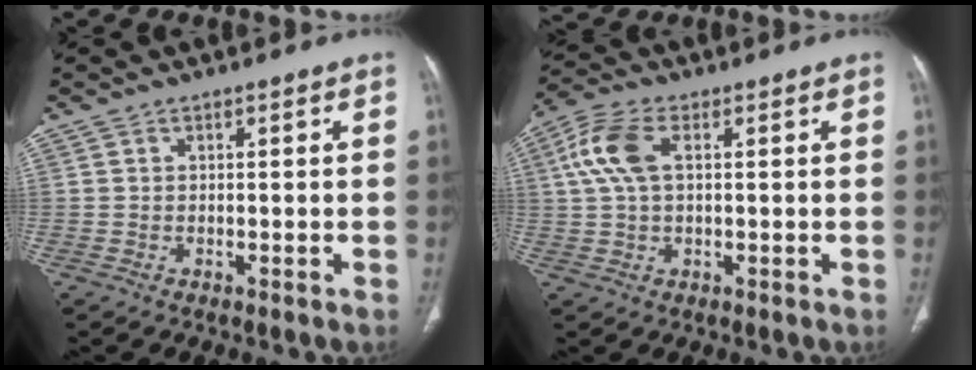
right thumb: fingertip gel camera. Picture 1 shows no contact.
{"total": 8.0, "force": [2.0, 4.1, 6.6], "torque": [-0.158, 0.020, 0.038]}